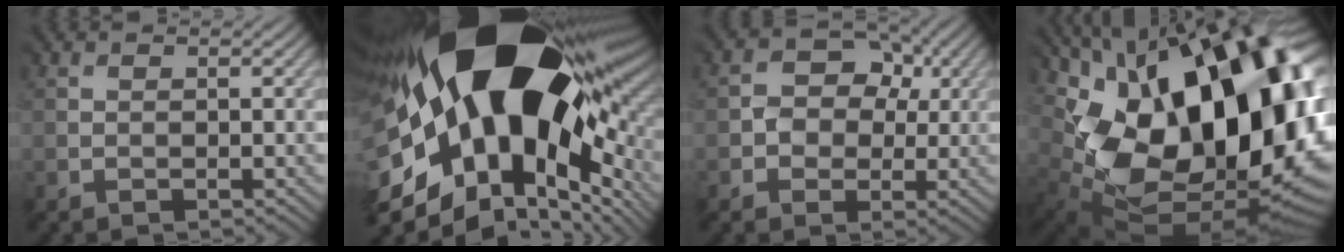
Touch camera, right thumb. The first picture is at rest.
{"total": 21.7, "force": [1.1, 12.1, 18.1], "torque": [-0.349, -0.048, 0.027]}
{"total": 5.5, "force": [0.4, 4.7, 2.8], "torque": [-0.051, 0.005, -0.004]}
{"total": 20.2, "force": [2.8, 12.7, 15.5], "torque": [-0.297, -0.015, 0.077]}